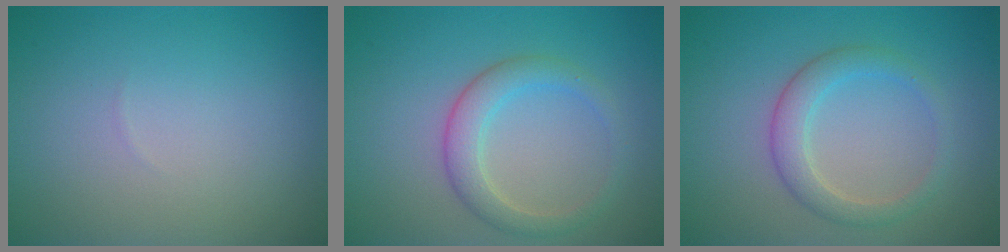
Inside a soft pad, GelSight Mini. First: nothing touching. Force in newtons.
{"total": 3.0, "press": 3.0, "slide": 0.2}
{"total": 2.8, "press": 2.8, "slide": 0.2}